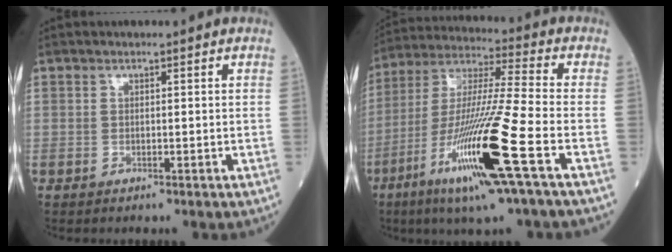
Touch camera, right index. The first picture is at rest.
{"total": 19.0, "force": [-7.8, -0.5, 17.3], "torque": [-0.360, -0.031, -0.151]}